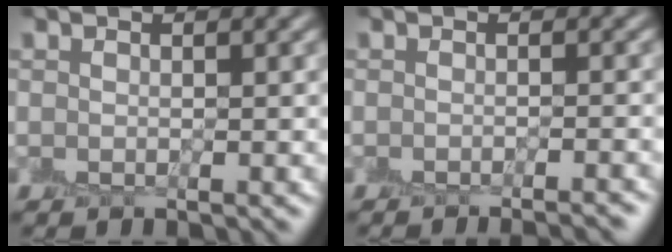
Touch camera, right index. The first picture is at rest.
{"total": 2.2, "force": [-2.1, 0.0, 0.7], "torque": [-0.002, -0.011, -0.027]}